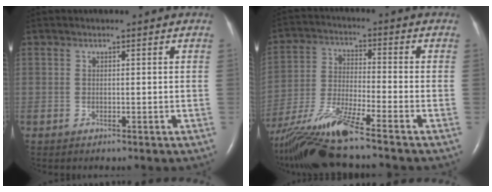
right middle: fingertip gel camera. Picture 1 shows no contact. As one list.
[{"total": 14.7, "force": [-11.7, -0.1, 9.0], "torque": [-0.196, -0.022, -0.222]}]